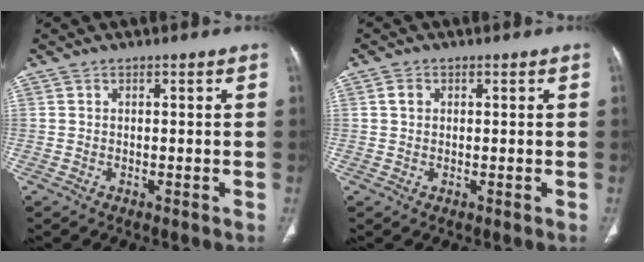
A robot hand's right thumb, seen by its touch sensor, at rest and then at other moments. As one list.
[{"total": 1.6, "force": [0.5, 1.3, 0.8], "torque": [-0.011, 0.002, 0.008]}]